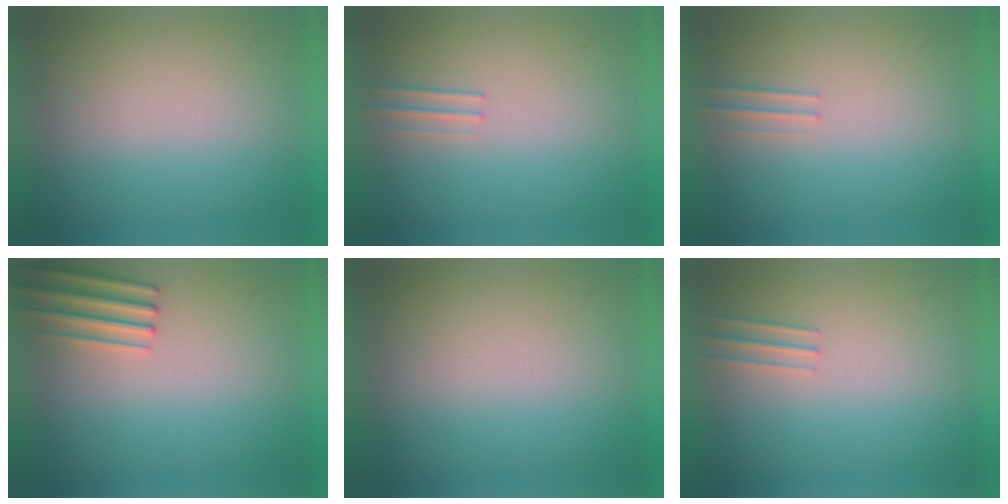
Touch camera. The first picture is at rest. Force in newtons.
{"total": 1.1}
{"total": 1.2}
{"total": 2.5}
{"total": 0.0}
{"total": 1.0}